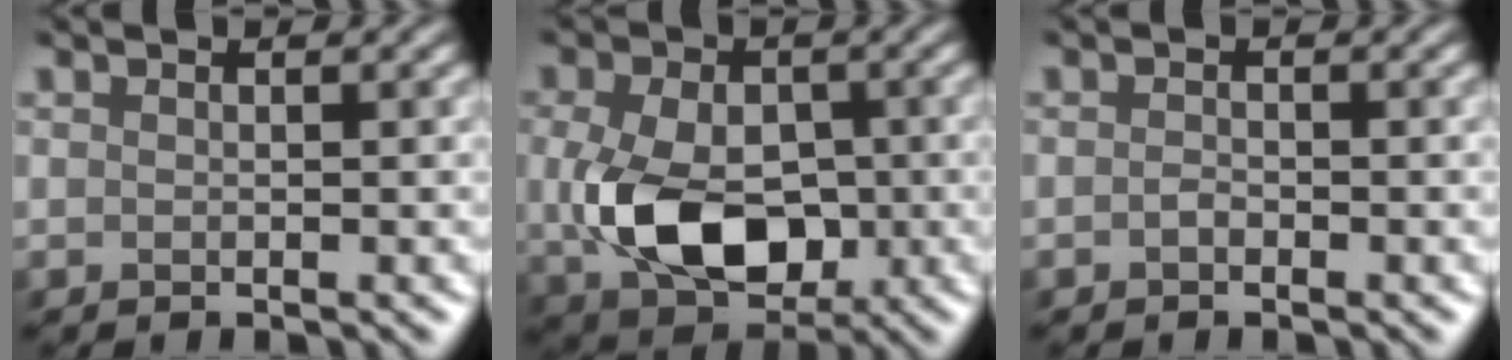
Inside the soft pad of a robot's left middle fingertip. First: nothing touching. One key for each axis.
{"total": 8.4, "fx": -0.9, "fy": 5.6, "fz": 6.2, "tx": -0.138, "ty": -0.009, "tz": -0.005}
{"total": 0.6, "fx": -0.5, "fy": 0.0, "fz": 0.2, "tx": -0.011, "ty": 0.007, "tz": -0.006}